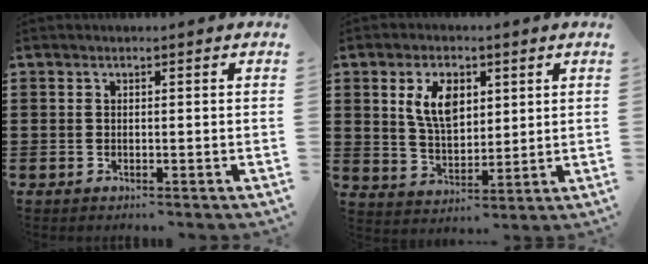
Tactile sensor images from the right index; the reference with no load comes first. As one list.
[{"total": 7.3, "force": [2.7, 4.2, 5.4], "torque": [-0.111, 0.011, 0.045]}]